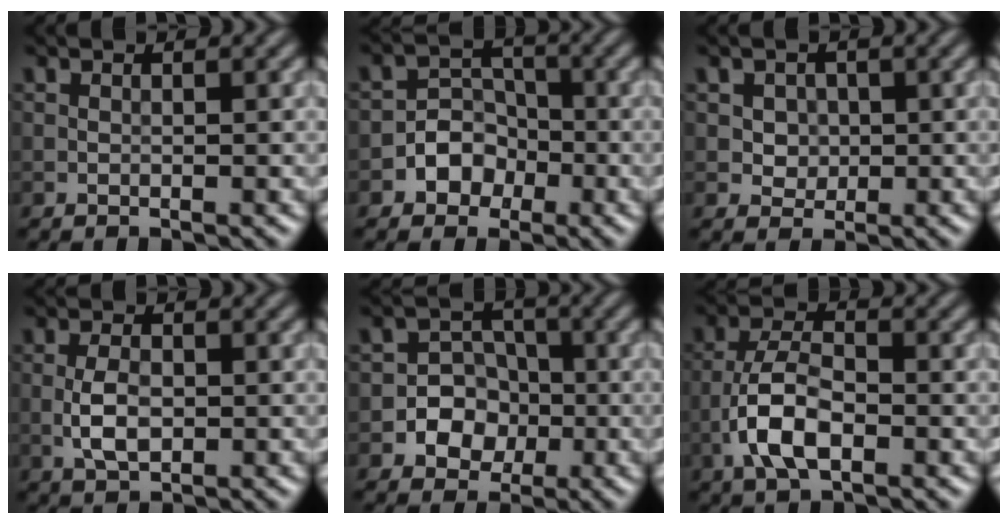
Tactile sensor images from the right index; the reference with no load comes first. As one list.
[{"total": 3.8, "force": [-1.6, 3.2, 1.2], "torque": [0.015, 0.013, -0.045]}, {"total": 2.4, "force": [0.6, 2.1, 1.1], "torque": [-0.015, 0.002, 0.016]}, {"total": 3.1, "force": [-0.5, 1.7, 2.5], "torque": [-0.049, 0.002, -0.011]}, {"total": 4.7, "force": [-1.3, 4.2, 1.6], "torque": [0.011, 0.013, -0.044]}, {"total": 5.2, "force": [-2.0, 2.4, 4.1], "torque": [-0.081, 0.005, -0.044]}]